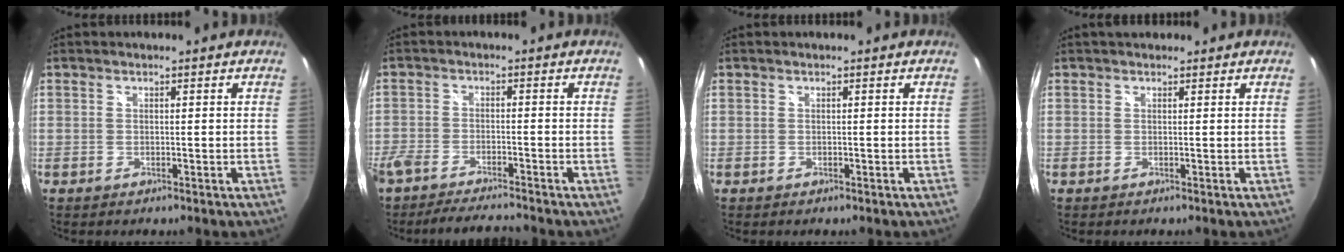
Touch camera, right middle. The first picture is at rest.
{"total": 8.5, "force": [-7.7, 1.4, 3.3], "torque": [-0.093, -0.018, -0.132]}
{"total": 0.0}
{"total": 1.9, "force": [1.5, 1.1, 0.6], "torque": [-0.007, 0.008, 0.021]}